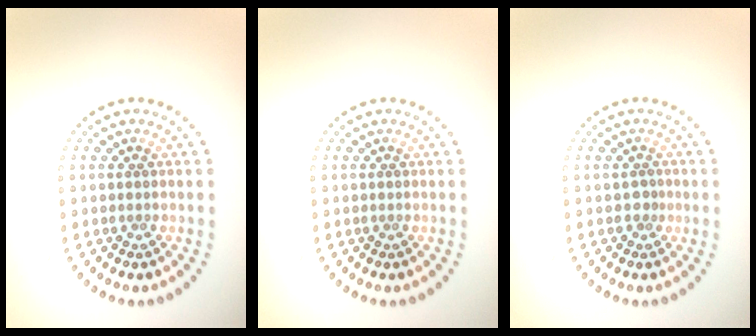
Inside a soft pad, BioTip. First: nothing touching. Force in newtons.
{"total": 0.0}
{"total": 0.9, "press": 0.6, "slide": 0.7}